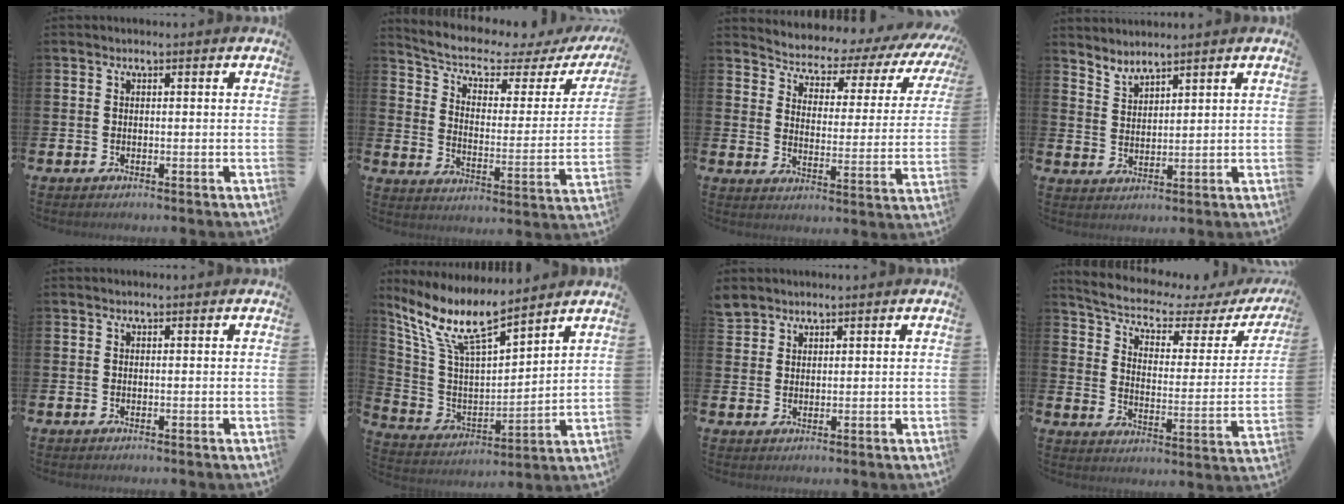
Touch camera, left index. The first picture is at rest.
{"total": 5.8, "force": [4.6, 2.0, 3.0], "torque": [-0.088, -0.034, 0.073]}
{"total": 4.1, "force": [3.8, 1.6, 0.4], "torque": [-0.032, -0.043, 0.054]}
{"total": 3.1, "force": [3.1, -0.1, -0.2], "torque": [-0.011, -0.017, 0.059]}
{"total": 0.0}
{"total": 10.5, "force": [8.7, 2.2, 5.5], "torque": [-0.147, -0.048, 0.151]}
{"total": 2.8, "force": [2.7, 0.9, -0.1], "torque": [0.003, -0.010, 0.050]}
{"total": 5.6, "force": [4.7, 1.6, 2.8], "torque": [-0.083, -0.037, 0.074]}